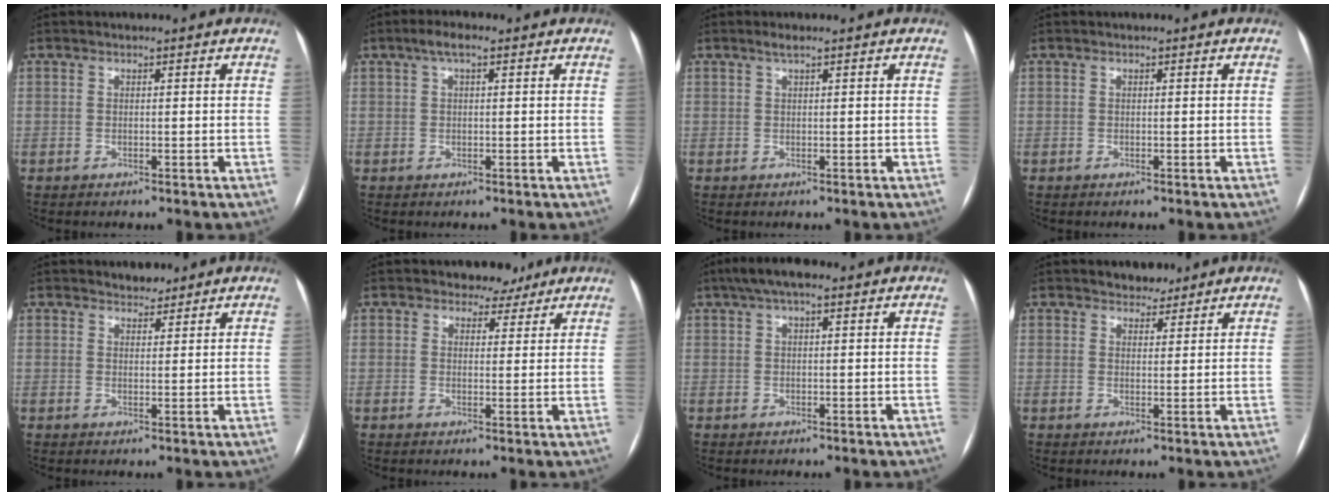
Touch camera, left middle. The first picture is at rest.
{"total": 2.8, "force": [1.4, 0.8, 2.3], "torque": [-0.044, 0.020, 0.024]}
{"total": 1.0, "force": [0.7, 0.0, 0.8], "torque": [-0.015, 0.005, 0.015]}
{"total": 0.0}
{"total": 2.3, "force": [2.1, 1.0, 0.3], "torque": [-0.005, 0.002, 0.032]}
{"total": 3.7, "force": [3.0, 2.1, 0.3], "torque": [0.001, 0.001, 0.034]}
{"total": 5.7, "force": [3.6, 1.6, 4.0], "torque": [-0.075, 0.037, 0.058]}
{"total": 3.0, "force": [2.6, 1.5, 0.6], "torque": [-0.006, 0.003, 0.038]}